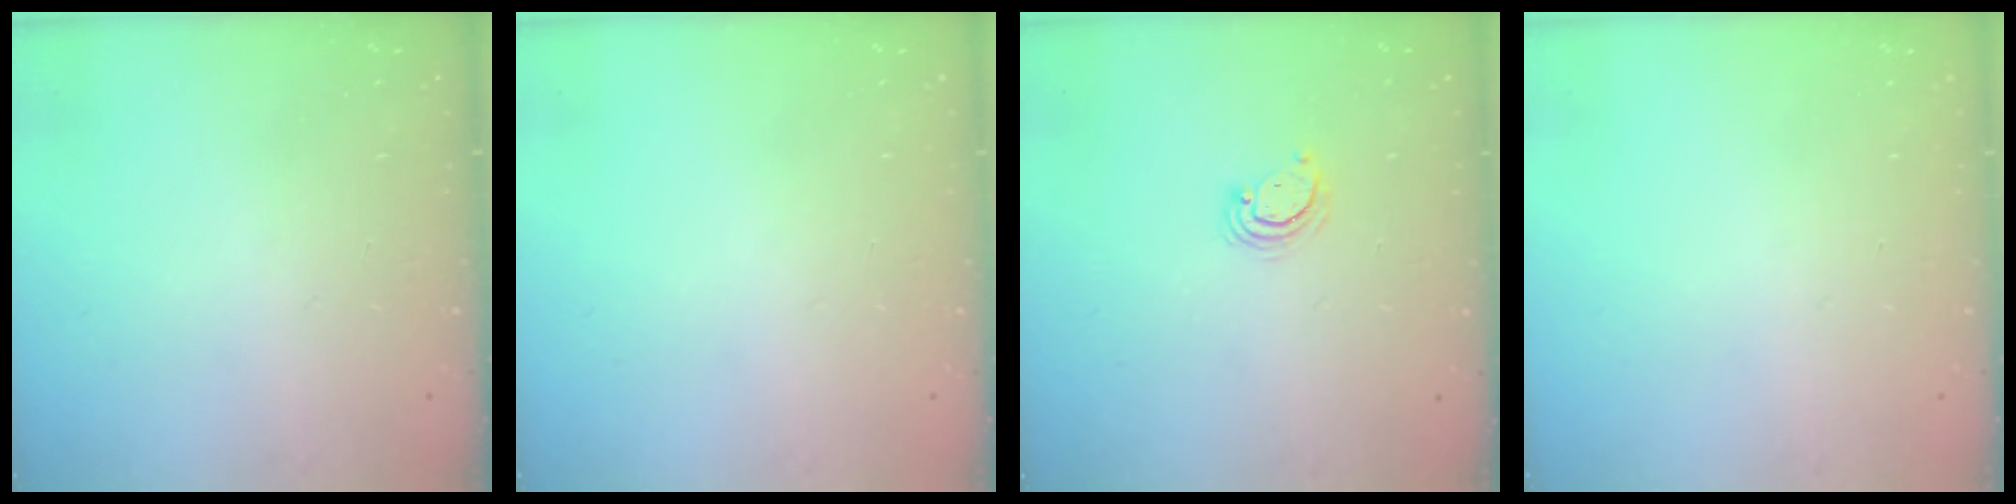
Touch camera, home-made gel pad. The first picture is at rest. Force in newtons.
{"total": 0.0}
{"total": 4.0, "press": 4.0, "slide": 0.3}
{"total": 0.0}